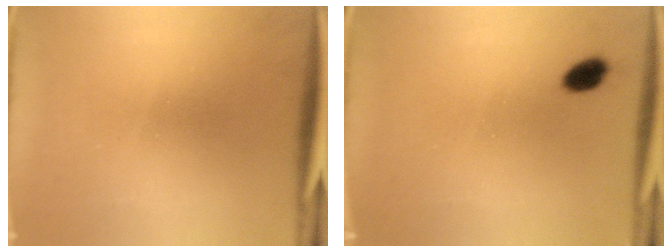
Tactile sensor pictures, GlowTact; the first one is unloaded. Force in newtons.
{"total": 2.9}